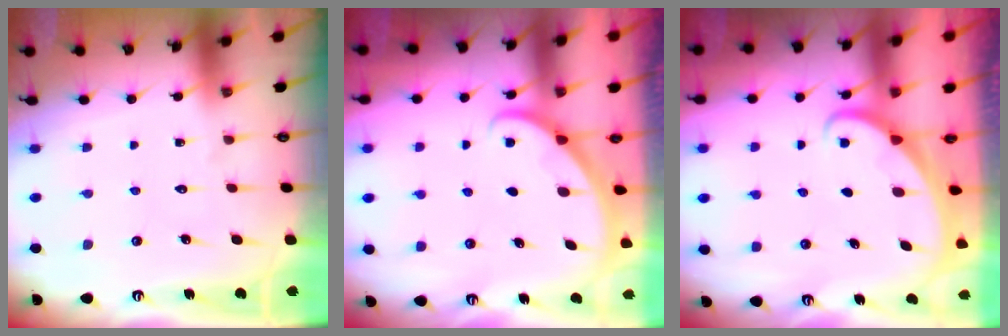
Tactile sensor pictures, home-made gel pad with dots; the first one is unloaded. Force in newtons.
{"total": 3.3, "press": 3.3, "slide": 0.3}
{"total": 1.6, "press": 1.6, "slide": 0.1}